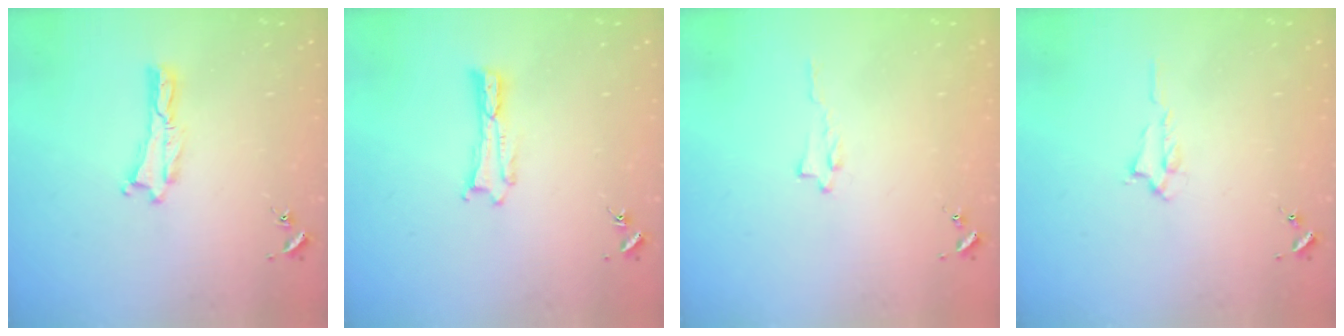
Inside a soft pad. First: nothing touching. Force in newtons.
{"total": 0.0}
{"total": 0.6, "press": 0.6, "slide": 0.1}
{"total": 0.7, "press": 0.6, "slide": 0.2}